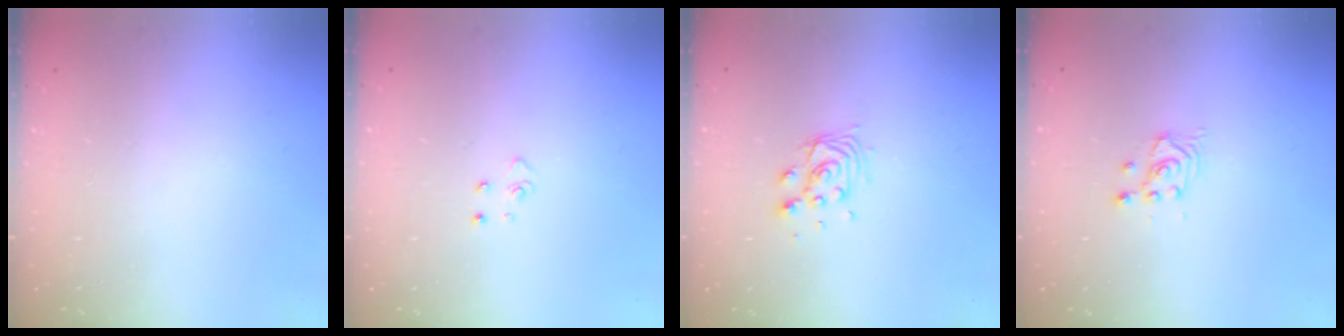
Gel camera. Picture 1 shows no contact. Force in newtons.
{"total": 2.6, "press": 2.6, "slide": 0.3}
{"total": 7.6, "press": 7.6, "slide": 0.5}
{"total": 2.6, "press": 2.5, "slide": 0.3}